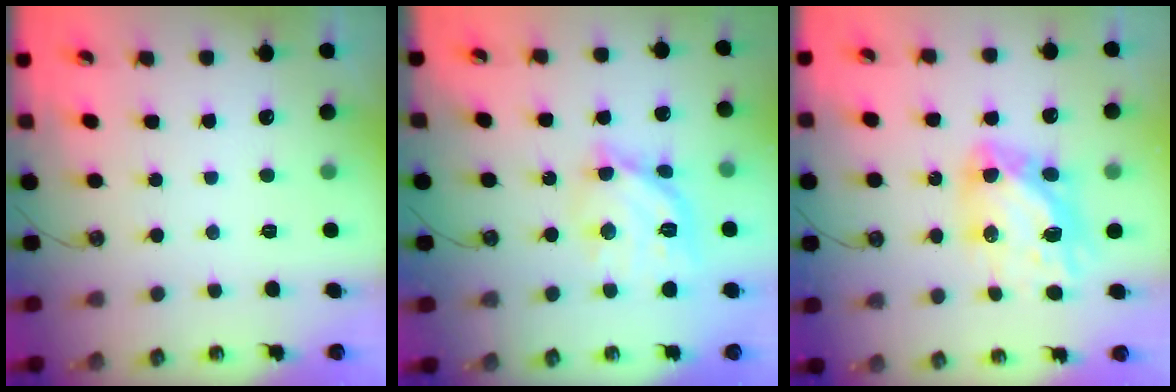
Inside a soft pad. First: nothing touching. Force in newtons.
{"total": 13.7, "press": 13.6, "slide": 1.2}
{"total": 13.1, "press": 13.0, "slide": 1.6}